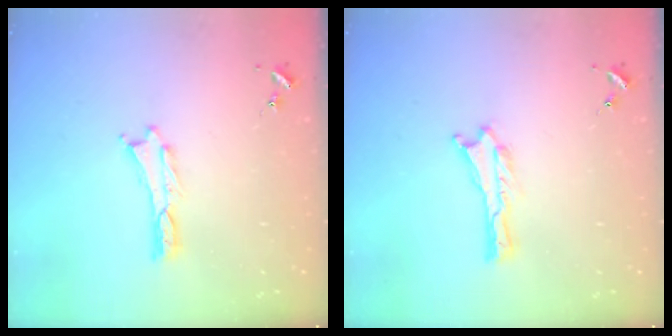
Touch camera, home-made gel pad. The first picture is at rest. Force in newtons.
{"total": 0.0}